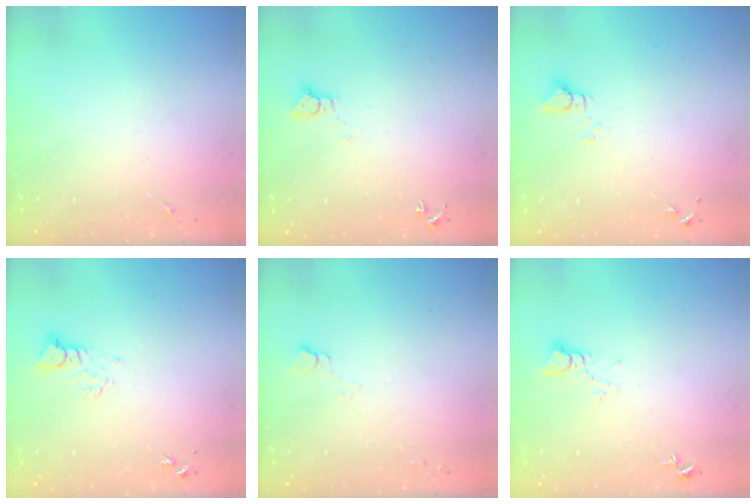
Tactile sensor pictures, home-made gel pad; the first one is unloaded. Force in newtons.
{"total": 2.2, "press": 2.2, "slide": 0.2}
{"total": 3.1, "press": 3.1, "slide": 0.1}
{"total": 3.7, "press": 3.7, "slide": 0.4}
{"total": 3.8, "press": 3.7, "slide": 0.5}
{"total": 3.5, "press": 3.4, "slide": 0.3}